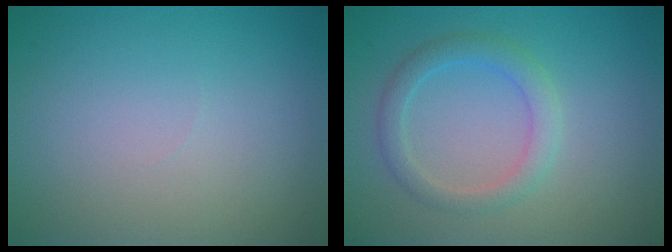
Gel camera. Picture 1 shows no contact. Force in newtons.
{"total": 2.6, "press": 2.6, "slide": 0.4}